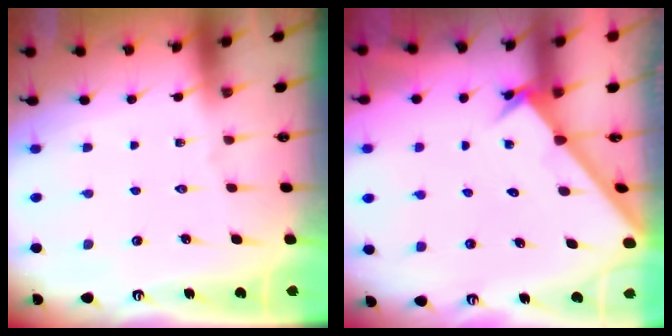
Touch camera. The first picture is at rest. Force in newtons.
{"total": 2.1, "press": 2.1, "slide": 0.2}